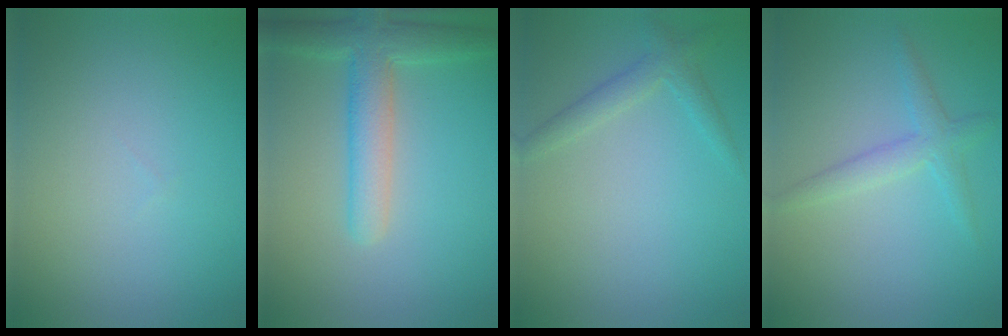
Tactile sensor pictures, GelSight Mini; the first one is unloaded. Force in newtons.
{"total": 4.5, "press": 4.5, "slide": 0.5}
{"total": 1.9, "press": 1.9, "slide": 0.2}
{"total": 2.2, "press": 2.2, "slide": 0.1}